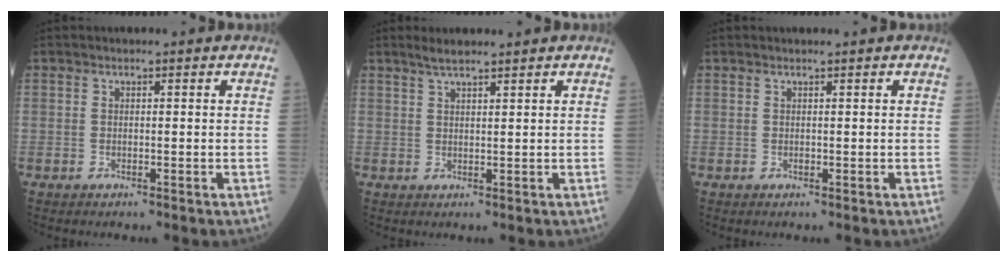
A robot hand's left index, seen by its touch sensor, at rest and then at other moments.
{"total": 3.2, "force": [2.7, 0.1, 1.6], "torque": [-0.034, 0.013, 0.052]}
{"total": 0.8, "force": [0.6, 0.3, 0.4], "torque": [-0.007, 0.005, 0.010]}